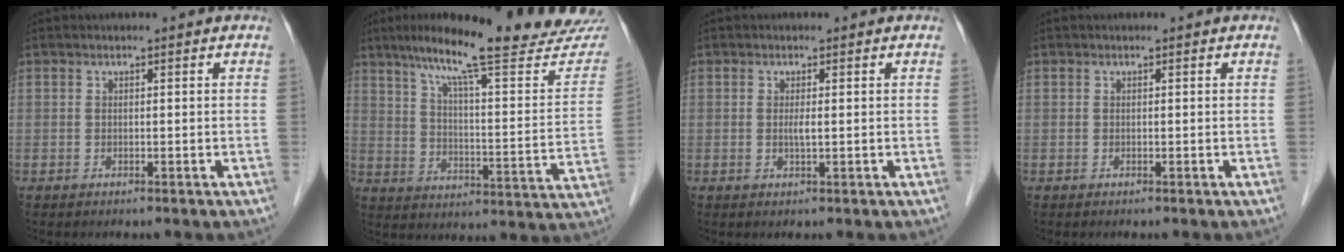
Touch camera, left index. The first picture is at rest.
{"total": 26.2, "force": [22.2, 2.0, 13.8], "torque": [-0.207, -0.041, 0.294]}
{"total": 1.1, "force": [0.1, 0.1, 1.1], "torque": [-0.027, -0.002, 0.002]}
{"total": 0.0}